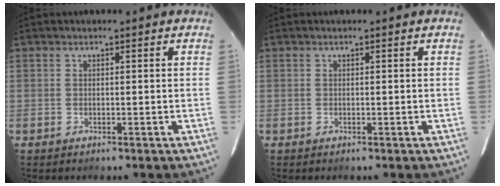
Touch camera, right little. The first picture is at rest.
{"total": 0.0}